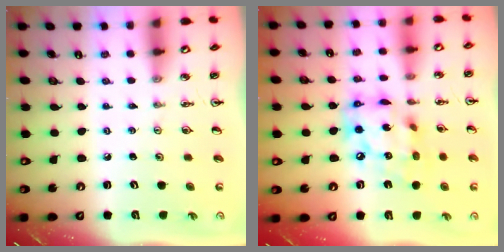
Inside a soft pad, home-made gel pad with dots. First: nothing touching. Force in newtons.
{"total": 16.0, "press": 15.9, "slide": 1.5}